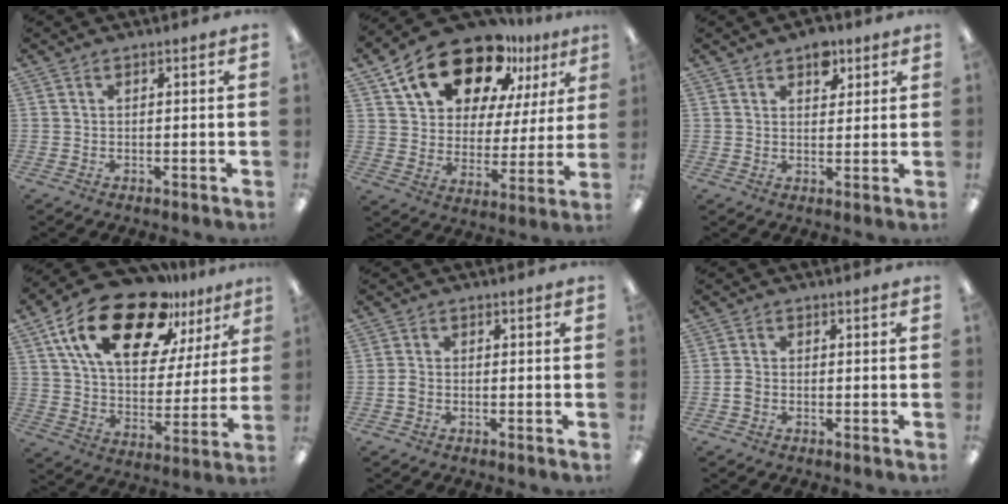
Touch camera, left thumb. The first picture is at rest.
{"total": 19.6, "force": [13.8, 9.6, 10.0], "torque": [-0.173, -0.081, 0.243]}
{"total": 5.9, "force": [3.7, 3.6, 2.9], "torque": [-0.026, -0.013, 0.060]}
{"total": 22.8, "force": [14.8, 10.0, 14.3], "torque": [-0.255, -0.082, 0.256]}
{"total": 1.8, "force": [-0.5, 1.3, 1.1], "torque": [-0.019, 0.004, -0.009]}
{"total": 1.8, "force": [-0.5, 1.4, 1.1], "torque": [-0.019, 0.005, -0.011]}